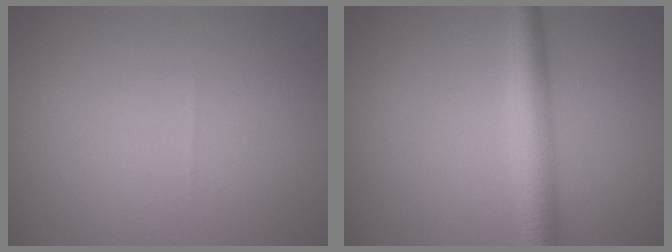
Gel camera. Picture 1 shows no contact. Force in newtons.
{"total": 4.1, "press": 4.0, "slide": 0.1}